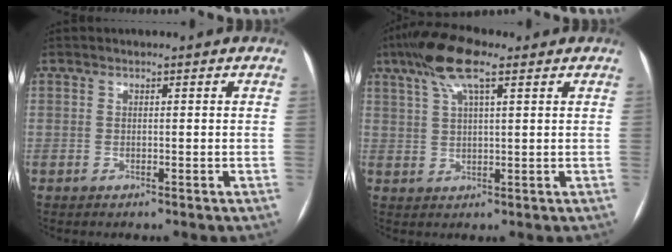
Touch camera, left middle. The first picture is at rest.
{"total": 8.5, "force": [5.0, 1.6, 6.7], "torque": [-0.140, 0.024, 0.091]}